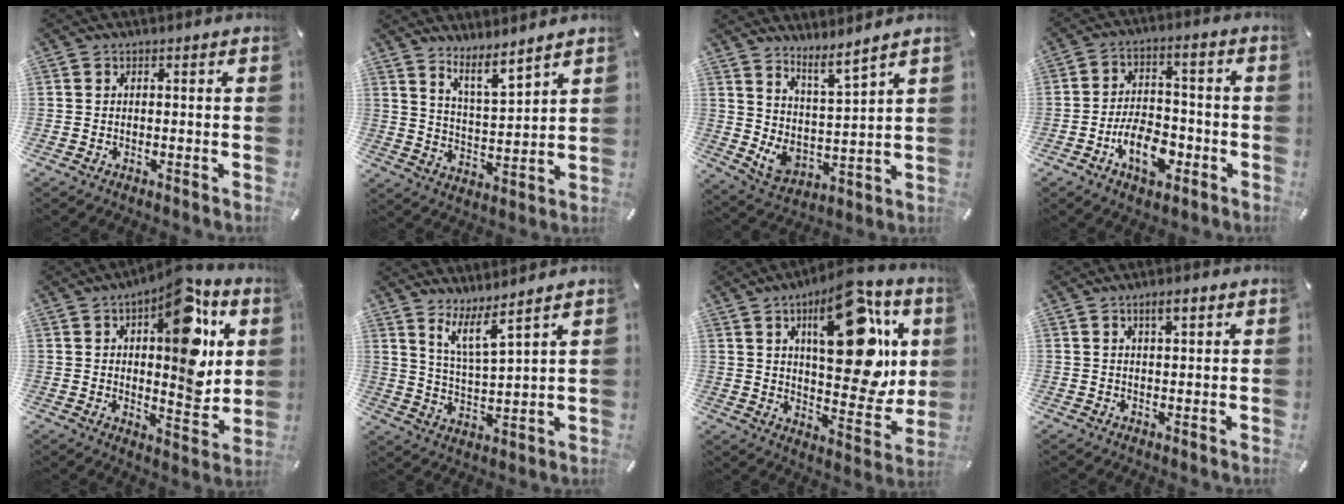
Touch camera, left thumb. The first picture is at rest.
{"total": 7.5, "force": [6.9, 1.0, 2.9], "torque": [-0.054, -0.054, 0.122]}
{"total": 7.0, "force": [5.4, 2.7, 3.5], "torque": [-0.060, -0.067, 0.095]}
{"total": 11.3, "force": [-4.9, 6.6, 7.7], "torque": [-0.131, 0.014, -0.086]}
{"total": 18.2, "force": [7.3, 8.2, 14.4], "torque": [-0.169, -0.057, 0.117]}
{"total": 8.2, "force": [6.5, 1.4, 4.9], "torque": [-0.115, -0.029, 0.117]}
{"total": 25.0, "force": [10.5, 11.7, 19.4], "torque": [-0.252, -0.061, 0.166]}
{"total": 3.2, "force": [1.8, 1.1, 2.4], "torque": [-0.043, 0.001, 0.029]}